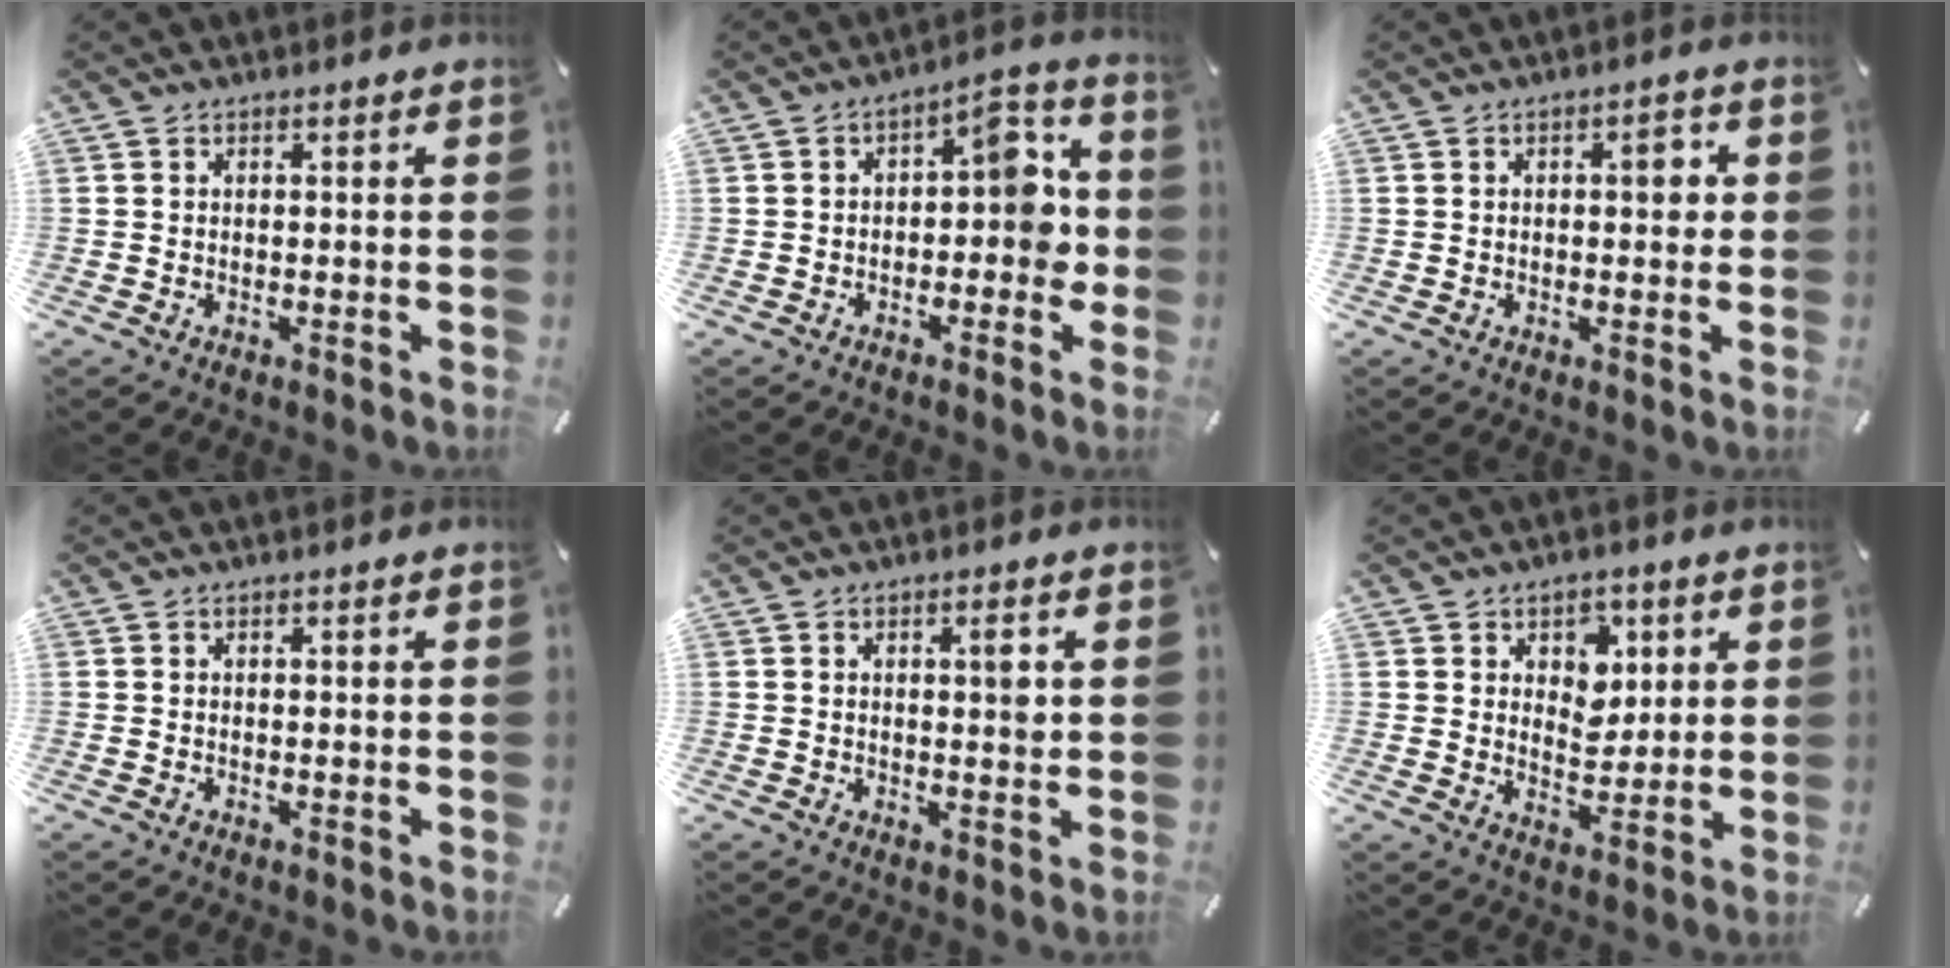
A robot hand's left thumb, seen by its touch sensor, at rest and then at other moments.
{"total": 9.1, "force": [0.1, 5.4, 7.3], "torque": [-0.087, -0.002, -0.006]}
{"total": 3.7, "force": [0.5, 1.9, 3.2], "torque": [-0.031, -0.001, -0.002]}
{"total": 0.0}
{"total": 3.5, "force": [0.9, 1.1, 3.2], "torque": [-0.040, -0.006, 0.008]}
{"total": 7.2, "force": [2.8, 6.0, 2.7], "torque": [-0.027, -0.011, 0.045]}